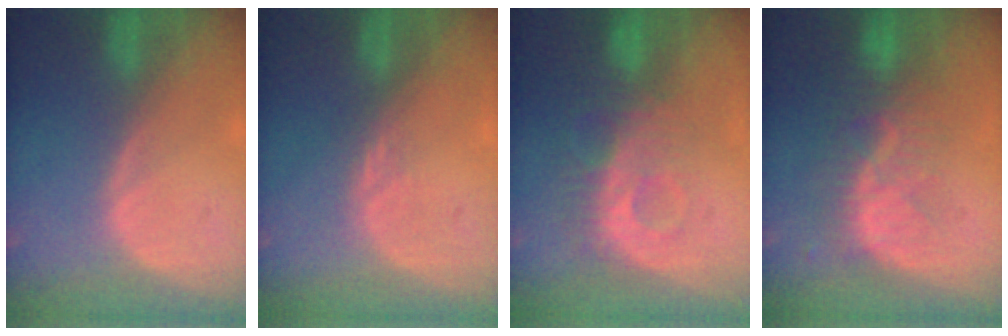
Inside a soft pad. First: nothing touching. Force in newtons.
{"total": 1.1, "press": 1.0, "slide": 0.5}
{"total": 9.2, "press": 8.1, "slide": 4.5}
{"total": 8.1, "press": 7.3, "slide": 3.6}